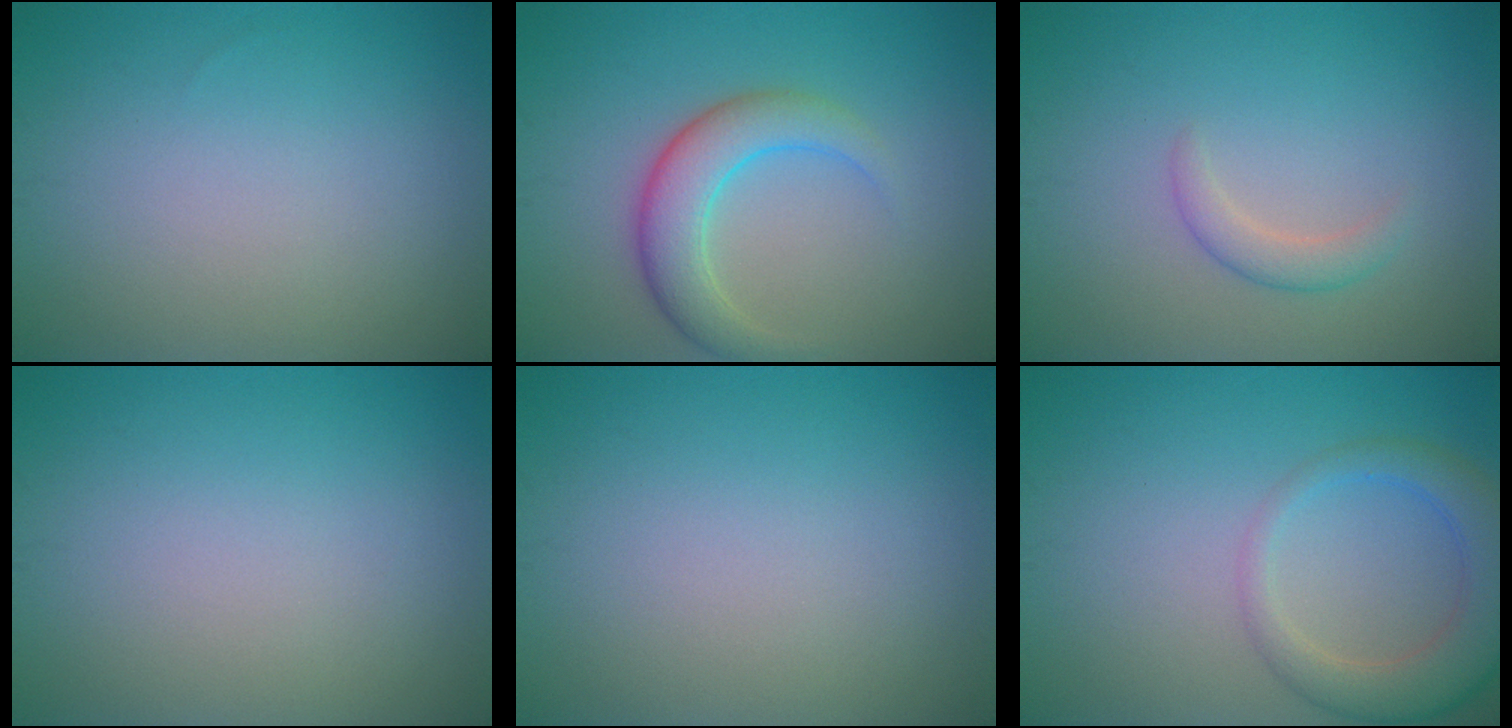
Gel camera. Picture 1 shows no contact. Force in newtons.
{"total": 4.5, "press": 4.5, "slide": 0.1}
{"total": 1.7, "press": 1.7, "slide": 0.1}
{"total": 0.0}
{"total": 0.0}
{"total": 4.8, "press": 4.8, "slide": 0.3}